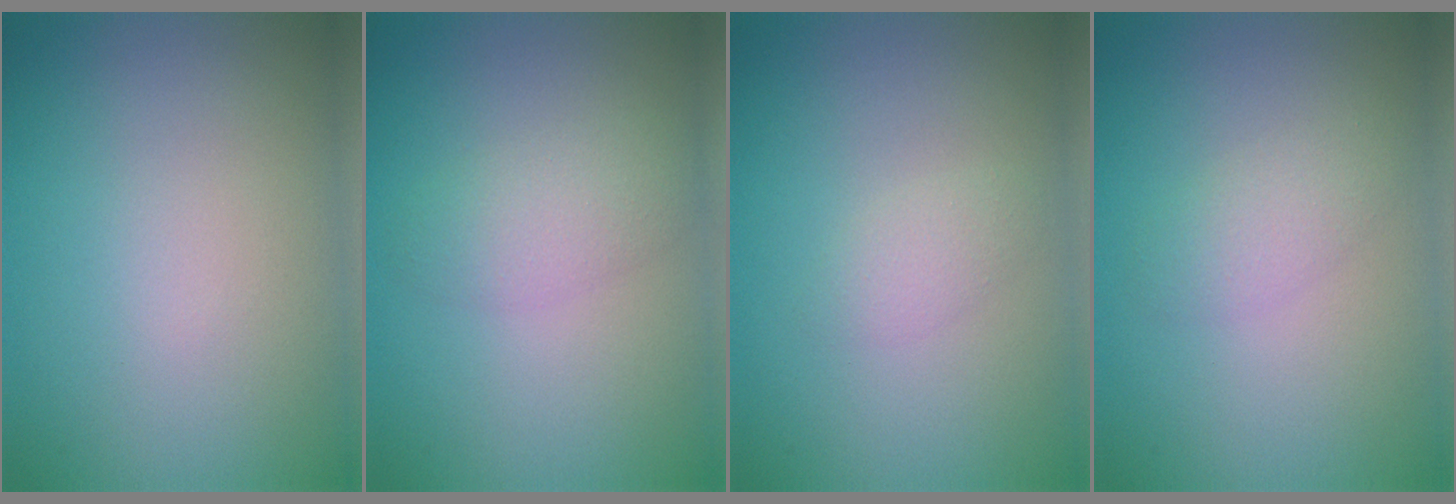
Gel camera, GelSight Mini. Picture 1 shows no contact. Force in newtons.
{"total": 2.4, "press": 2.4, "slide": 0.1}
{"total": 1.2, "press": 1.2, "slide": 0.1}
{"total": 1.7, "press": 1.7, "slide": 0.1}